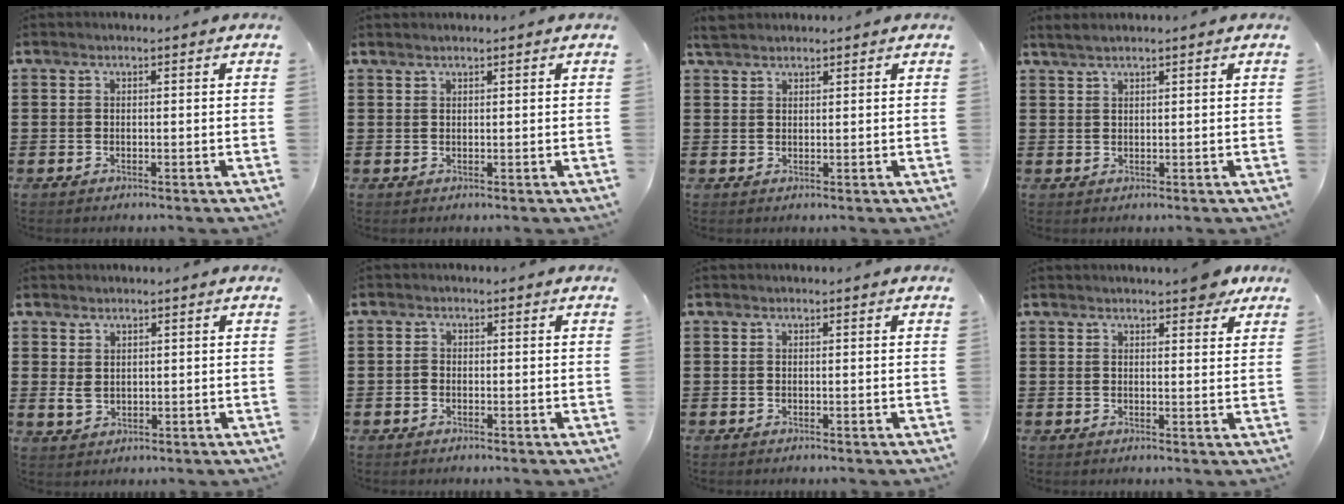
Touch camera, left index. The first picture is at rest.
{"total": 0.6, "force": [0.5, 0.1, 0.2], "torque": [-0.005, -0.001, 0.010]}
{"total": 1.8, "force": [1.7, 0.5, 0.3], "torque": [-0.011, 0.002, 0.034]}
{"total": 1.4, "force": [1.2, 0.1, 0.8], "torque": [-0.018, 0.002, 0.022]}
{"total": 2.8, "force": [1.0, 2.0, 1.7], "torque": [-0.044, 0.000, 0.017]}
{"total": 1.0, "force": [-0.4, 0.8, 0.5], "torque": [-0.013, 0.000, -0.007]}
{"total": 0.0}
{"total": 3.8, "force": [3.3, 1.0, 1.8], "torque": [-0.018, -0.009, 0.056]}